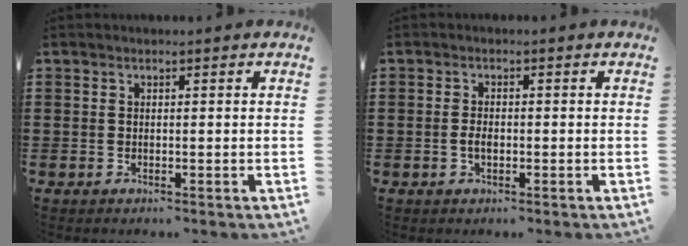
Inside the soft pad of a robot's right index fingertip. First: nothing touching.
{"total": 2.0, "force": [-0.5, 1.0, 1.6], "torque": [-0.032, 0.001, -0.009]}